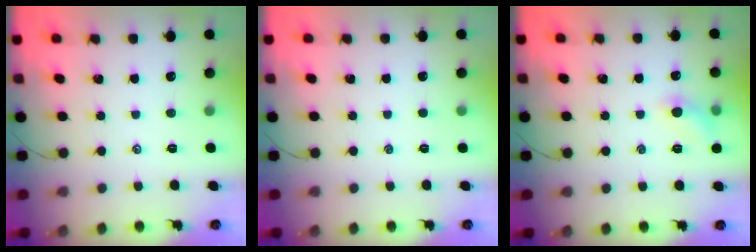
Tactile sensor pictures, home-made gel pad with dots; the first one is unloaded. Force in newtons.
{"total": 0.0}
{"total": 5.7, "press": 5.4, "slide": 1.7}